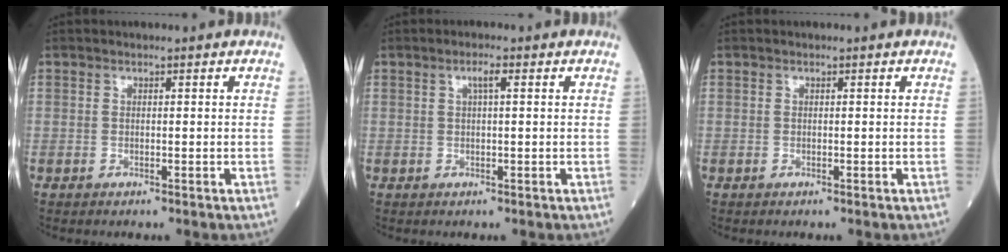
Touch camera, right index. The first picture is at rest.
{"total": 1.7, "force": [0.6, 0.1, 1.6], "torque": [-0.030, 0.003, 0.009]}
{"total": 0.0}